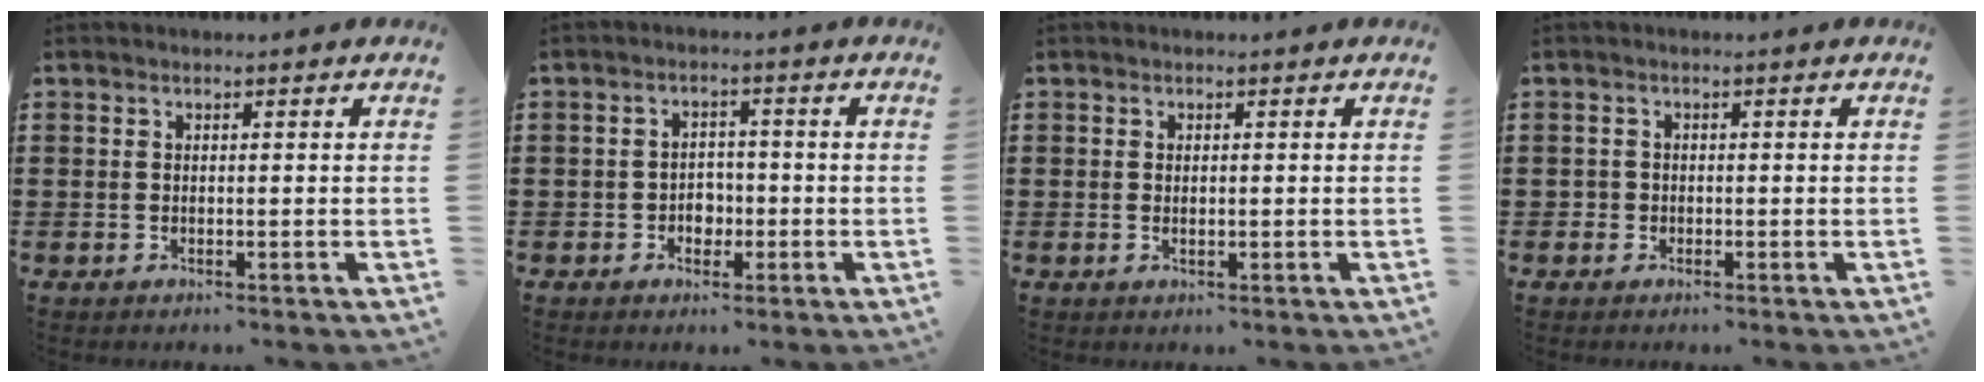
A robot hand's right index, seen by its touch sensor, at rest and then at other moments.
{"total": 2.9, "force": [-1.0, 2.3, 1.3], "torque": [-0.031, 0.005, -0.022]}
{"total": 0.8, "force": [0.0, 0.4, 0.7], "torque": [-0.014, 0.002, 0.000]}
{"total": 1.0, "force": [-0.3, 0.9, 0.0], "torque": [-0.003, 0.006, -0.009]}